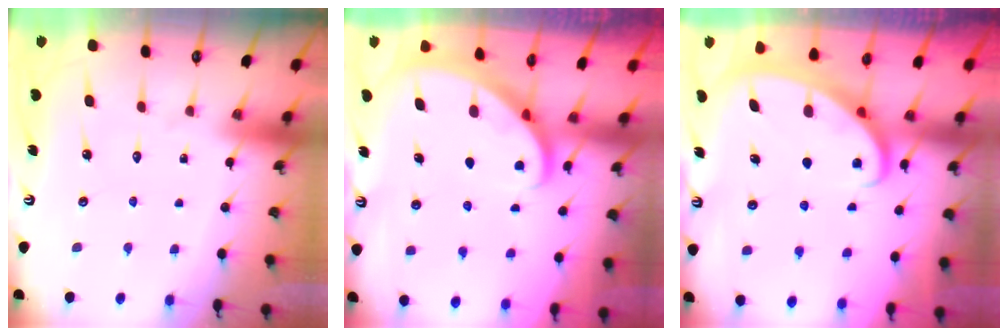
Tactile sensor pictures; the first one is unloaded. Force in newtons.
{"total": 2.6, "press": 2.6, "slide": 0.3}
{"total": 2.3, "press": 2.3, "slide": 0.3}